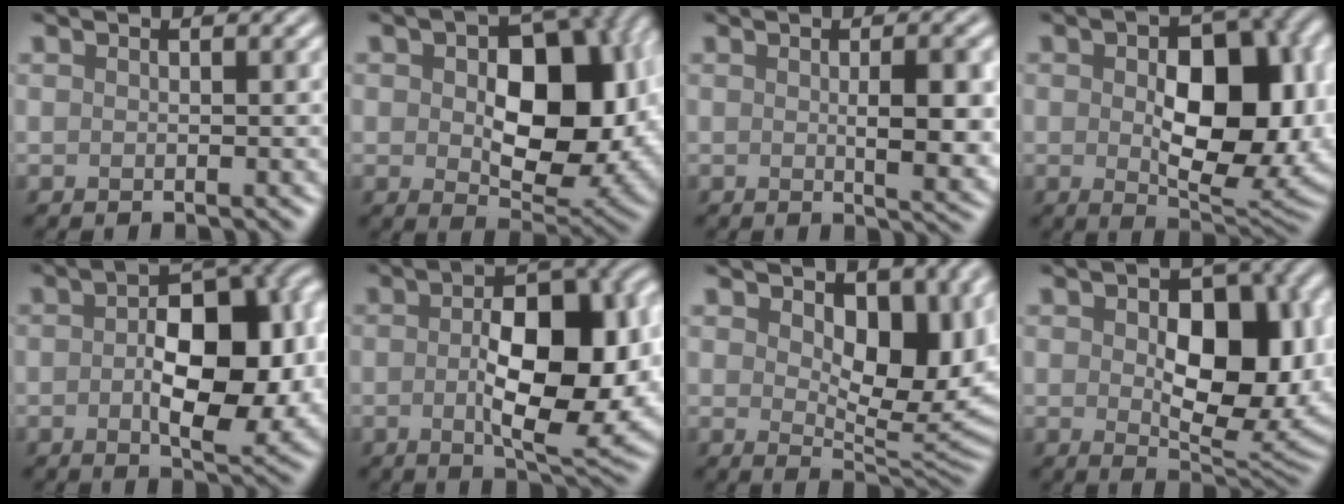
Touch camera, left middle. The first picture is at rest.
{"total": 12.2, "force": [0.5, 7.4, 9.7], "torque": [-0.135, -0.008, 0.018]}
{"total": 5.0, "force": [0.1, 1.2, 4.8], "torque": [-0.068, -0.004, 0.006]}
{"total": 11.5, "force": [0.0, 6.6, 9.5], "torque": [-0.135, -0.008, 0.010]}
{"total": 11.3, "force": [-0.1, 6.1, 9.5], "torque": [-0.122, 0.002, 0.000]}
{"total": 10.8, "force": [-0.7, 5.0, 9.5], "torque": [-0.137, -0.002, -0.008]}
{"total": 8.1, "force": [1.8, 4.7, 6.3], "torque": [-0.102, -0.013, 0.029]}
{"total": 10.2, "force": [0.4, 5.9, 8.3], "torque": [-0.121, -0.008, 0.011]}